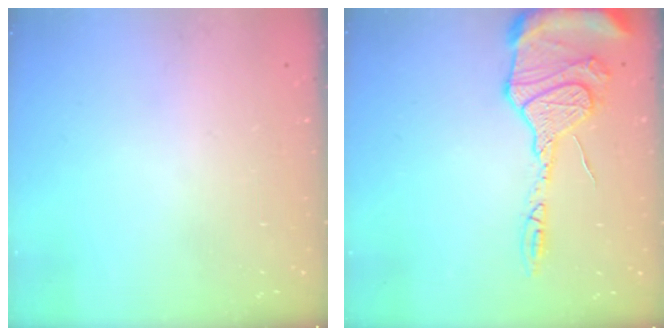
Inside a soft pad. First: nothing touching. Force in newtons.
{"total": 16.8, "press": 16.7, "slide": 2.0}